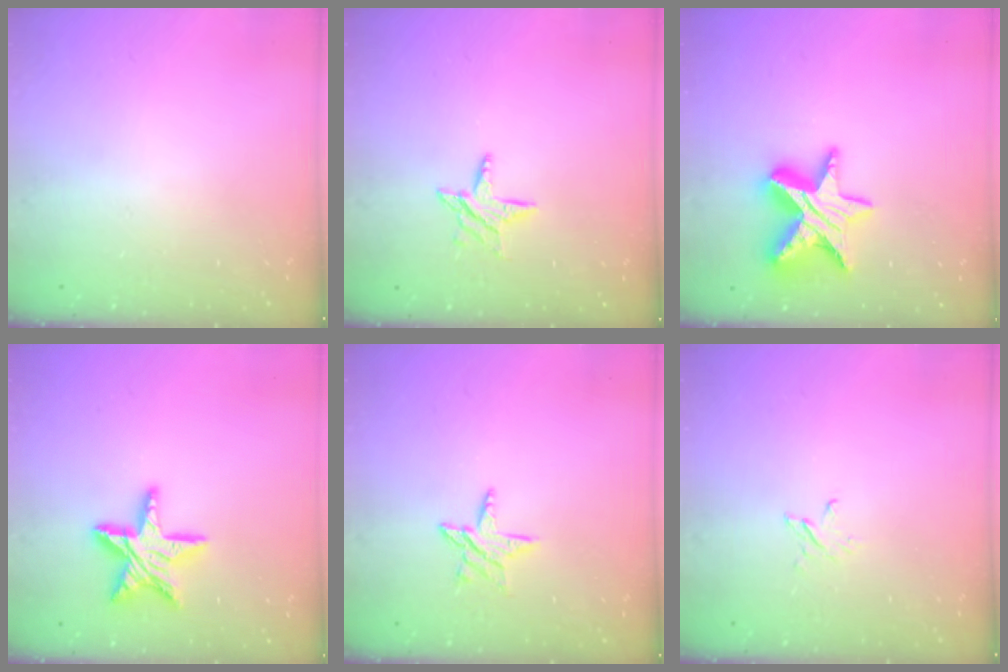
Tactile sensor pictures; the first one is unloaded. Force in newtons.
{"total": 6.1, "press": 6.0, "slide": 0.6}
{"total": 15.6, "press": 15.6, "slide": 1.2}
{"total": 15.0, "press": 14.9, "slide": 1.3}
{"total": 7.3, "press": 7.2, "slide": 0.7}
{"total": 2.4, "press": 2.4, "slide": 0.3}